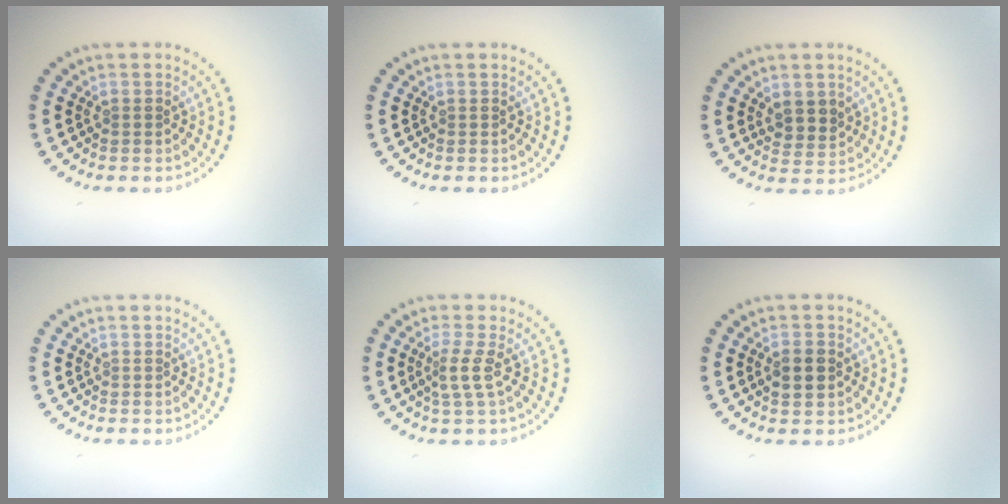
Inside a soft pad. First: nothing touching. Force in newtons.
{"total": 0.0}
{"total": 2.2, "press": 1.9, "slide": 1.0}
{"total": 0.0}
{"total": 2.1, "press": 1.5, "slide": 1.5}
{"total": 2.3, "press": 2.3, "slide": 0.1}